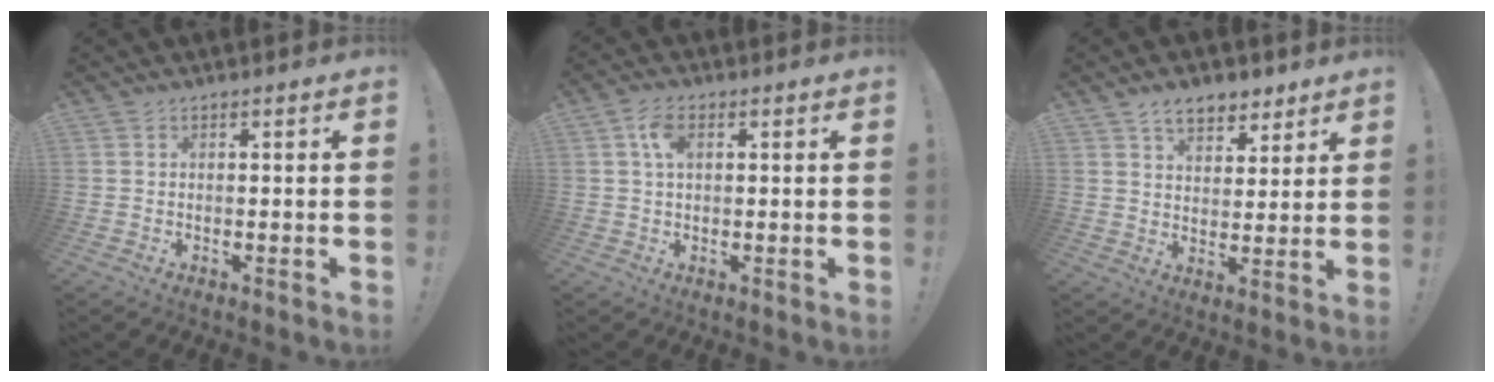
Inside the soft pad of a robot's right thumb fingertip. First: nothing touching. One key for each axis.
{"total": 5.1, "fx": 1.5, "fy": 2.8, "fz": 4.0, "tx": -0.068, "ty": 0.003, "tz": 0.024}
{"total": 8.7, "fx": 6.0, "fy": 5.0, "fz": 3.8, "tx": -0.053, "ty": -0.031, "tz": 0.111}